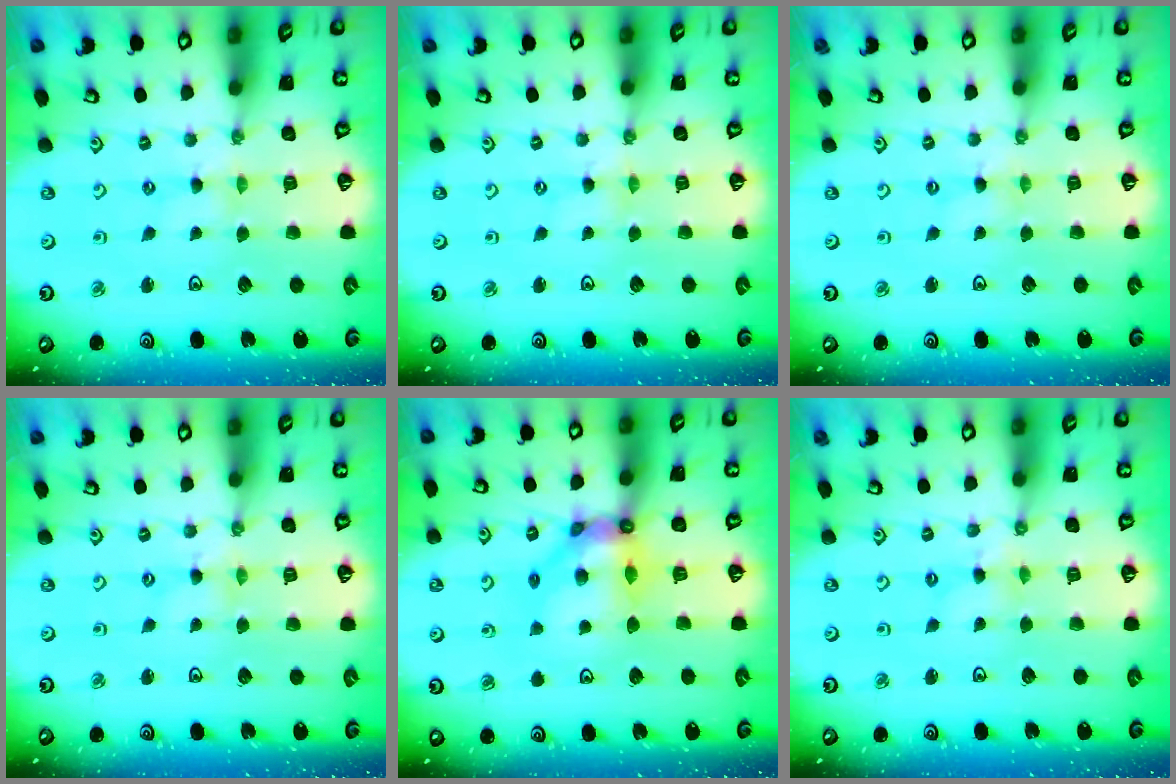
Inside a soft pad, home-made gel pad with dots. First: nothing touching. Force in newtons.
{"total": 0.0}
{"total": 0.0}
{"total": 1.6, "press": 1.6, "slide": 0.2}
{"total": 10.6, "press": 10.6, "slide": 1.2}
{"total": 2.5, "press": 2.5, "slide": 0.3}